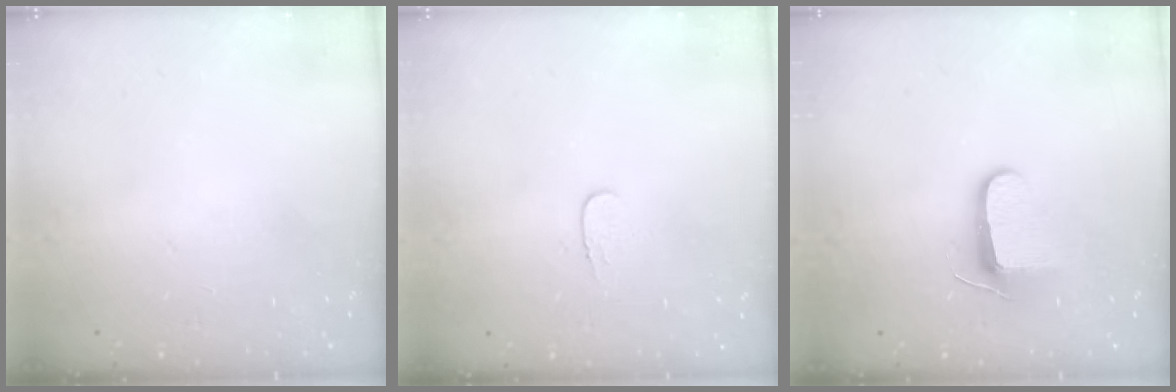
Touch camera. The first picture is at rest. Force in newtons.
{"total": 3.4, "press": 3.4, "slide": 0.4}
{"total": 9.1, "press": 9.0, "slide": 1.0}